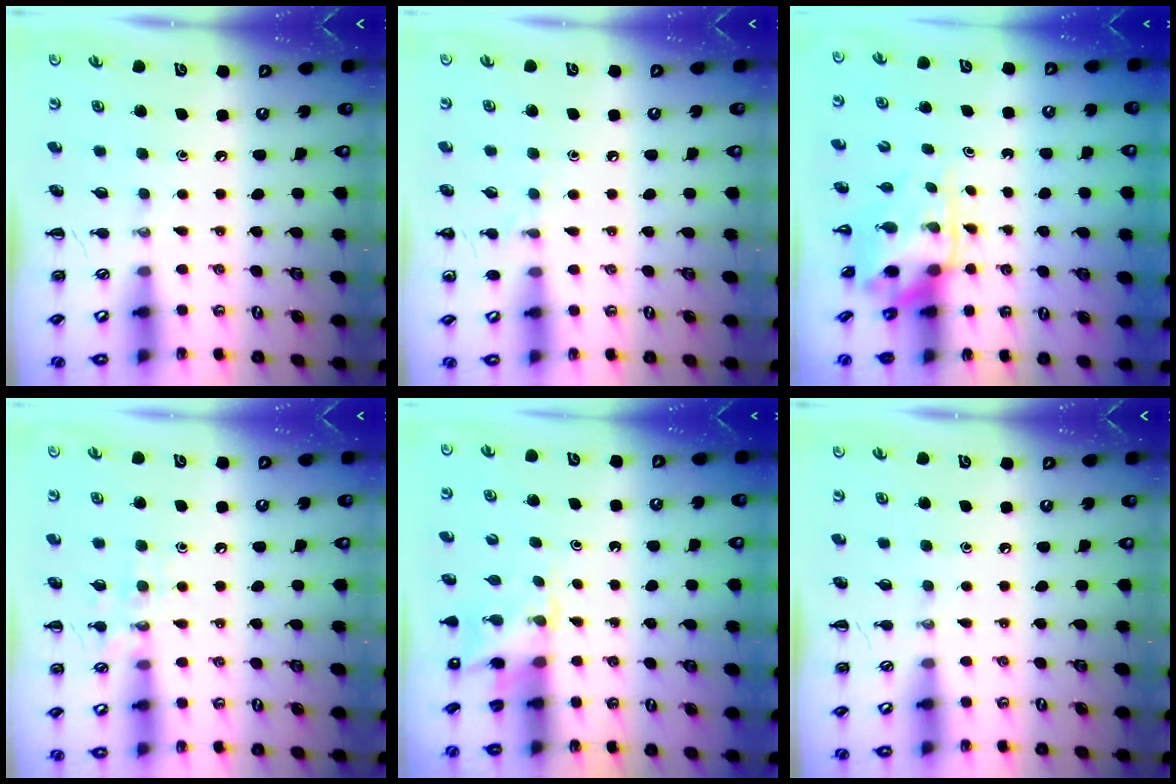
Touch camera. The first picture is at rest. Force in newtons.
{"total": 6.2, "press": 6.0, "slide": 1.9}
{"total": 3.6, "press": 3.5, "slide": 0.8}
{"total": 7.9, "press": 7.8, "slide": 1.0}
{"total": 3.6, "press": 3.6, "slide": 0.7}
{"total": 0.0}